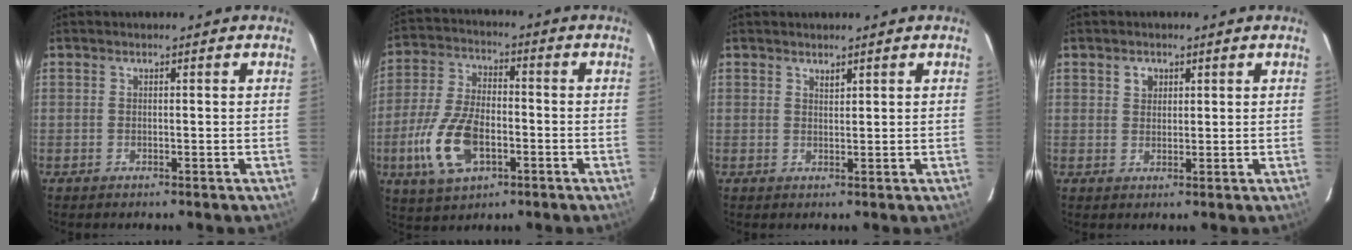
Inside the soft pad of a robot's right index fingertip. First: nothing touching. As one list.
[{"total": 13.9, "force": [-4.7, 7.3, 10.9], "torque": [-0.242, -0.003, -0.083]}, {"total": 0.9, "force": [0.8, 0.4, 0.3], "torque": [-0.001, 0.002, 0.015]}, {"total": 2.3, "force": [1.1, 1.9, 0.7], "torque": [-0.007, 0.008, 0.018]}]